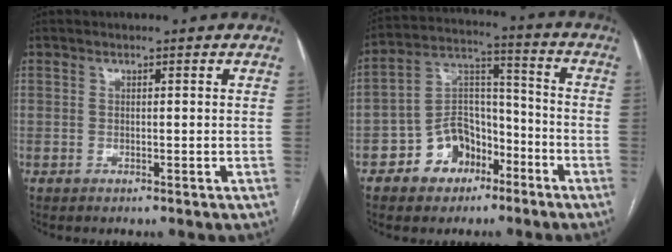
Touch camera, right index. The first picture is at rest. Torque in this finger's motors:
{"motor_torque": [0.92, -0.87, 0.57, 0.08]}